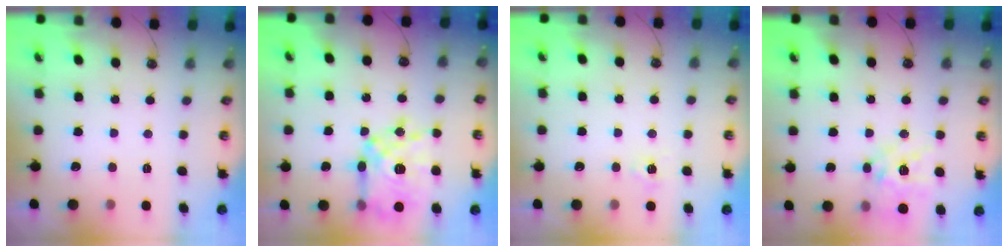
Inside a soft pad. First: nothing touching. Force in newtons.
{"total": 18.4, "press": 18.3, "slide": 2.2}
{"total": 6.1, "press": 6.1, "slide": 0.6}
{"total": 14.7, "press": 14.7, "slide": 1.4}